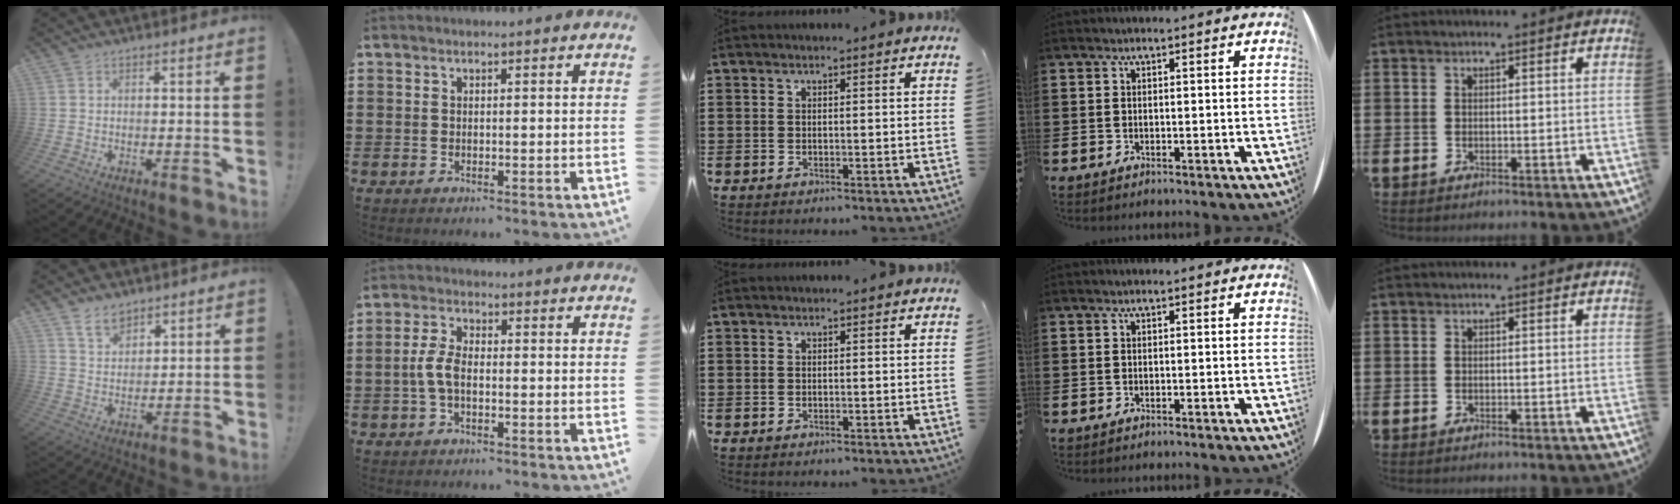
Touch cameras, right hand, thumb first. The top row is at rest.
{"thumb": {"total": 6.5, "force": [5.1, 3.5, 2.0], "torque": [-0.029, -0.029, 0.094]}, "index": {"total": 4.4, "force": [-0.9, 2.0, 3.8], "torque": [-0.104, -0.007, -0.027]}}